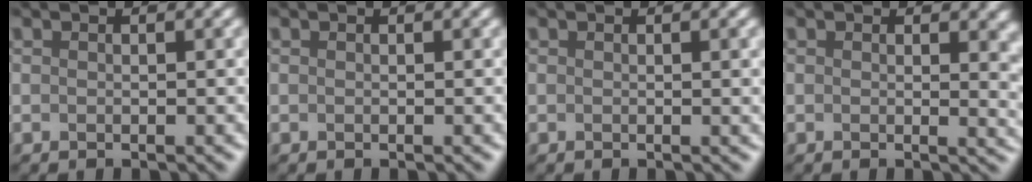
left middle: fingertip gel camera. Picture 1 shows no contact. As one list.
[{"total": 0.0}, {"total": 1.0, "force": [0.3, 0.4, 0.8], "torque": [0.000, -0.003, -0.003]}, {"total": 3.4, "force": [0.6, 1.5, 3.0], "torque": [-0.028, 0.002, 0.002]}]